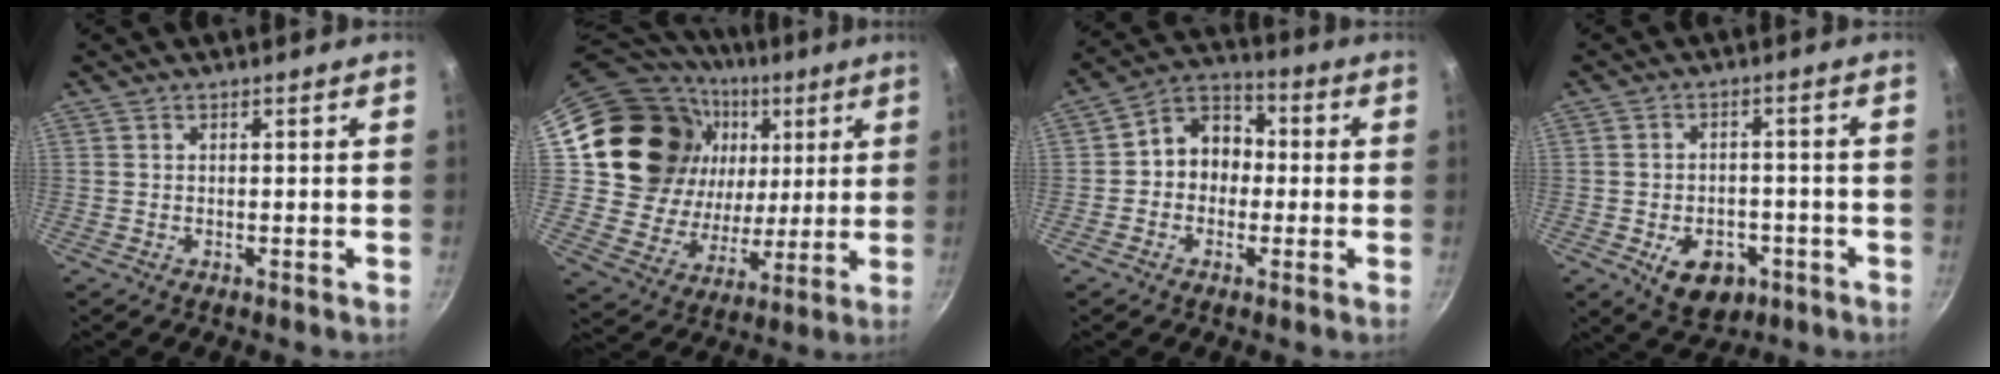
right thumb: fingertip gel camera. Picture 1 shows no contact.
{"total": 25.0, "force": [7.9, 20.0, 12.8], "torque": [-0.208, 0.005, 0.153]}
{"total": 9.2, "force": [-0.4, 7.7, 5.0], "torque": [-0.032, 0.032, -0.028]}
{"total": 9.1, "force": [-3.7, 6.3, 5.4], "torque": [-0.050, 0.013, -0.045]}